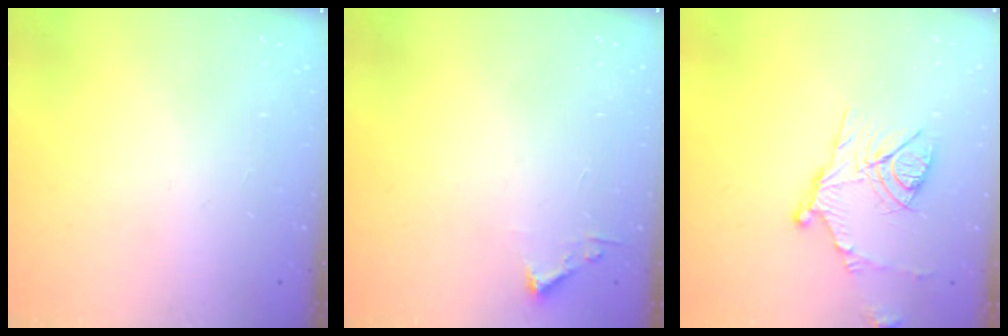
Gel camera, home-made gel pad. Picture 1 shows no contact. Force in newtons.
{"total": 2.4, "press": 2.4, "slide": 0.3}
{"total": 12.8, "press": 12.8, "slide": 0.8}